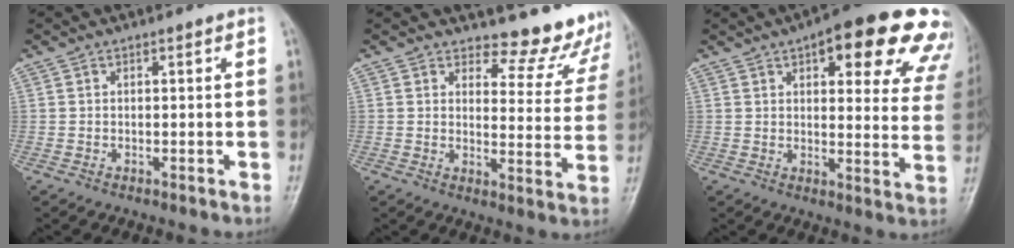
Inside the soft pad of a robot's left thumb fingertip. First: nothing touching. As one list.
[{"total": 10.1, "force": [9.6, 3.0, 0.8], "torque": [0.027, -0.103, 0.102]}, {"total": 22.5, "force": [12.9, 8.0, 16.6], "torque": [-0.168, -0.025, 0.145]}]